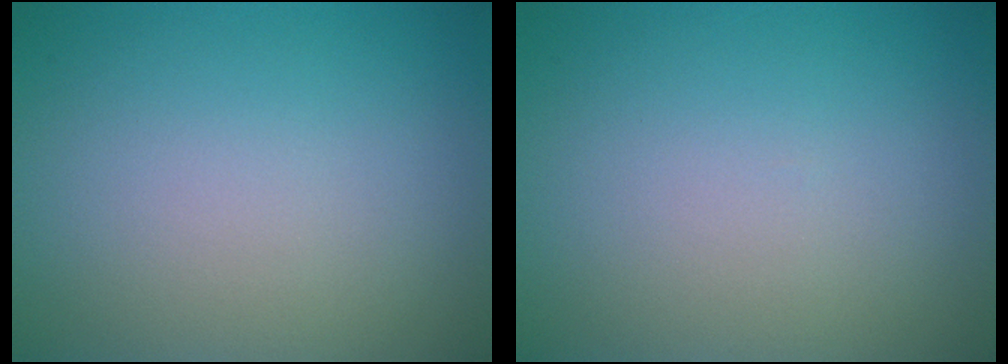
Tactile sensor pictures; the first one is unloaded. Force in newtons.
{"total": 0.0}